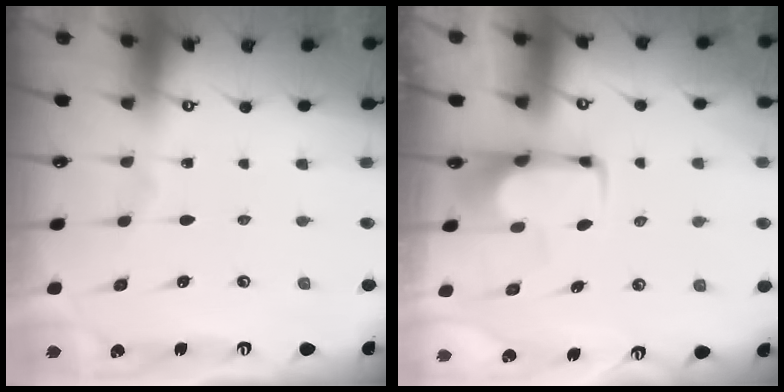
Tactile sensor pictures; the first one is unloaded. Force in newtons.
{"total": 2.0, "press": 2.0, "slide": 0.4}